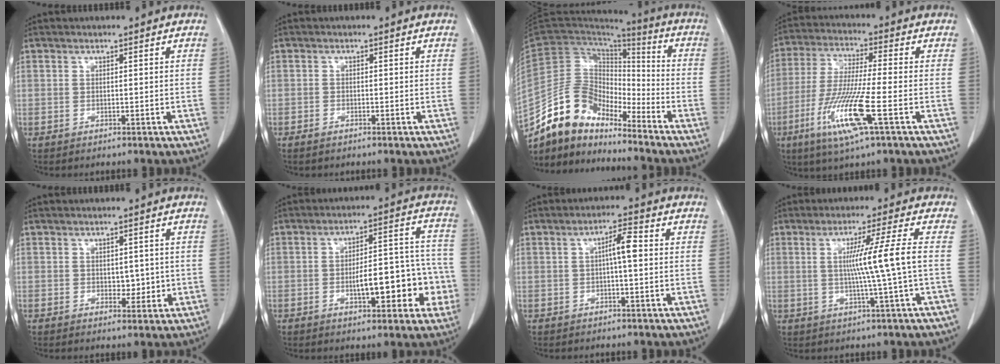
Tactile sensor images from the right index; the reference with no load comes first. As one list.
[{"total": 1.4, "force": [-0.9, 0.7, 0.8], "torque": [-0.017, 0.000, -0.013]}, {"total": 13.5, "force": [-11.3, 5.7, 4.5], "torque": [-0.087, 0.051, -0.215]}, {"total": 13.0, "force": [-5.1, 0.4, 12.0], "torque": [-0.253, -0.027, -0.099]}, {"total": 3.6, "force": [-0.3, 2.3, 2.8], "torque": [-0.037, 0.005, 0.006]}, {"total": 12.9, "force": [-3.5, 4.7, 11.5], "torque": [-0.146, 0.041, -0.041]}, {"total": 4.3, "force": [0.3, 0.8, 4.3], "torque": [-0.075, 0.013, 0.004]}, {"total": 8.1, "force": [0.0, -2.0, 7.9], "torque": [-0.134, -0.001, 0.008]}]